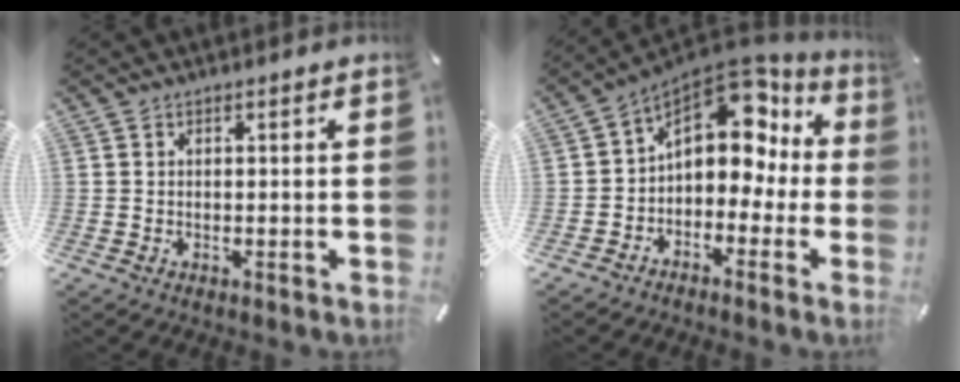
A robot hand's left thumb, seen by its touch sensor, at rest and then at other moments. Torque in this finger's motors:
{"motor_torque": [1.47, 2.88, 0.92, 0.59, 0.37]}